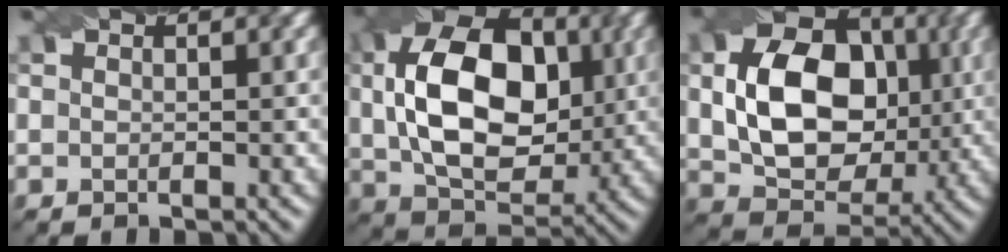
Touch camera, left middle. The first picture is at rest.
{"total": 12.9, "force": [1.4, 8.5, 9.6], "torque": [-0.186, 0.005, 0.030]}
{"total": 10.4, "force": [0.9, 7.6, 7.1], "torque": [-0.144, 0.000, 0.024]}